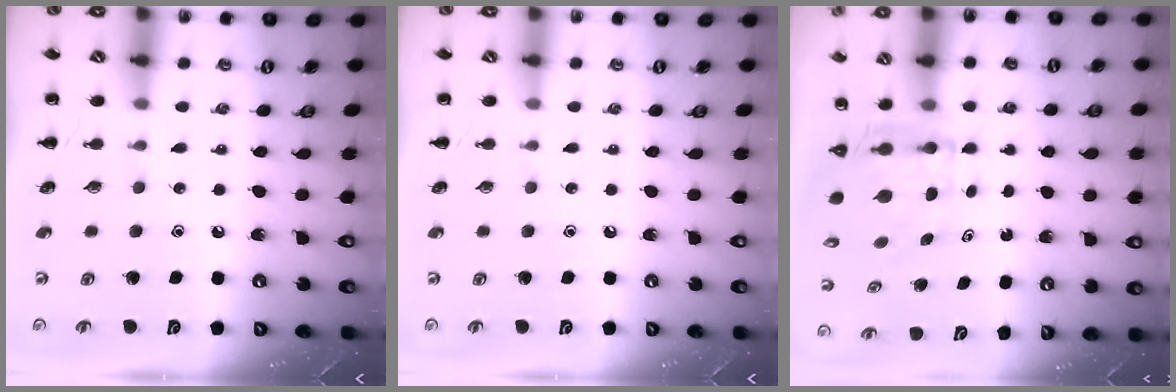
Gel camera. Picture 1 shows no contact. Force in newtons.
{"total": 0.0}
{"total": 5.4, "press": 5.3, "slide": 1.0}